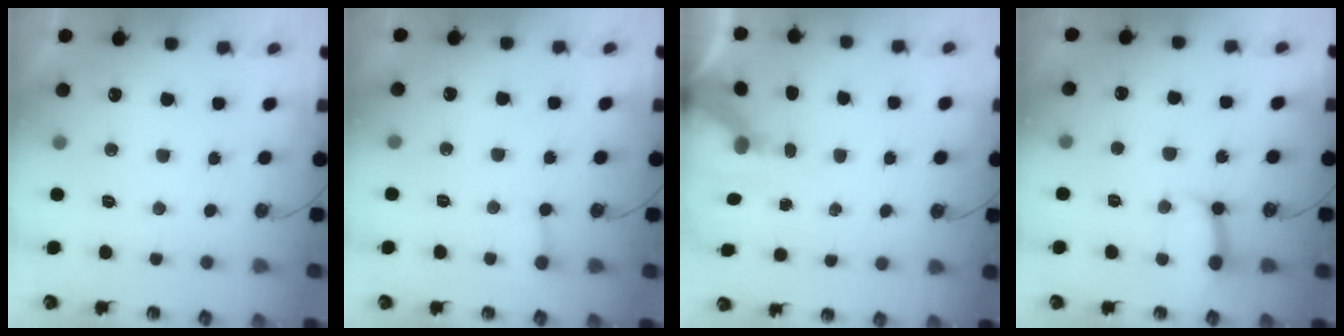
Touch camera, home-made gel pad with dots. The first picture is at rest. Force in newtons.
{"total": 3.0, "press": 3.0, "slide": 0.2}
{"total": 6.7, "press": 6.7, "slide": 0.5}
{"total": 11.0, "press": 10.9, "slide": 1.1}